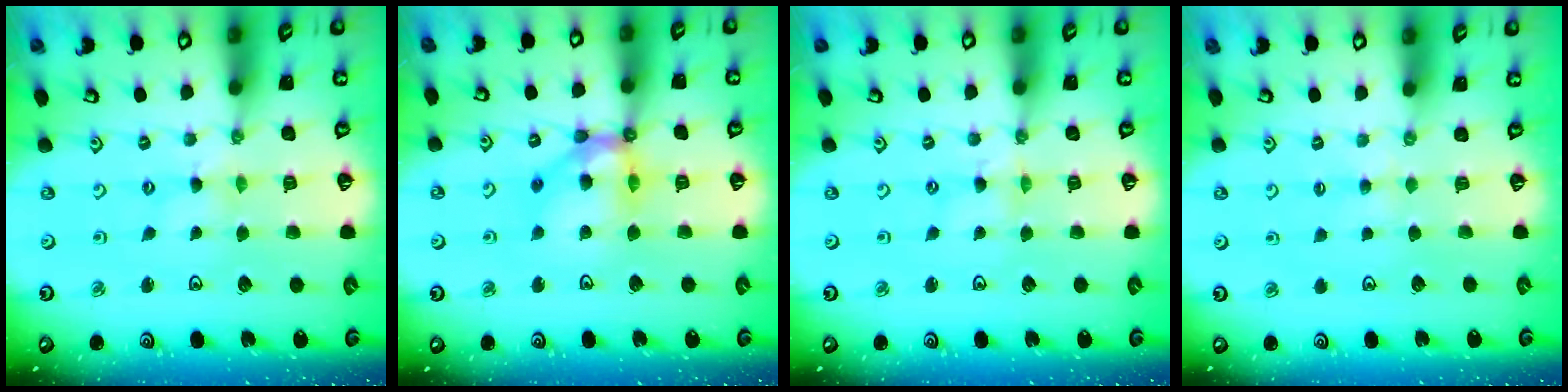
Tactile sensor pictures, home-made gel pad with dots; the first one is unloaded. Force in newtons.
{"total": 12.1, "press": 12.0, "slide": 1.7}
{"total": 0.7, "press": 0.6, "slide": 0.2}
{"total": 2.7, "press": 2.7, "slide": 0.6}